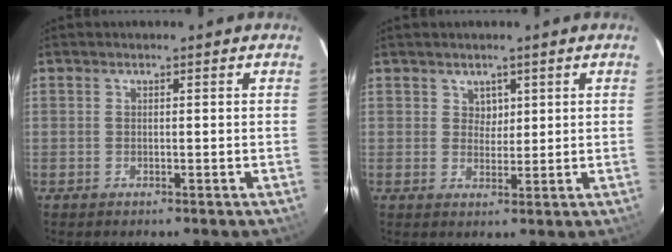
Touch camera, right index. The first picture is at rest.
{"total": 2.4, "force": [1.3, 2.0, 0.3], "torque": [0.000, 0.005, 0.024]}